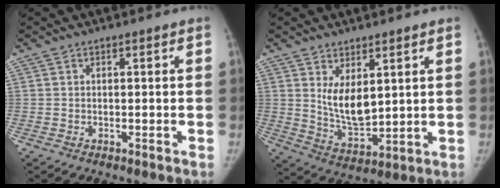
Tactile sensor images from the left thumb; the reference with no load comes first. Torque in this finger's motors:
{"motor_torque": [1.19, 1.30, 0.80, -0.93, 0.23]}